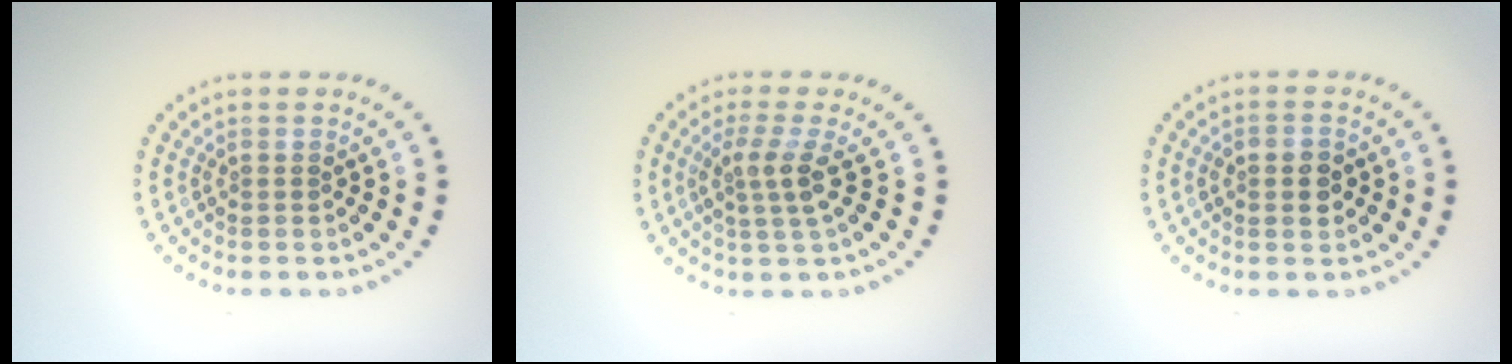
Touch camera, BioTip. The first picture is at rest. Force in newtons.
{"total": 2.7, "press": 2.0, "slide": 1.8}
{"total": 2.7, "press": 2.7, "slide": 0.2}